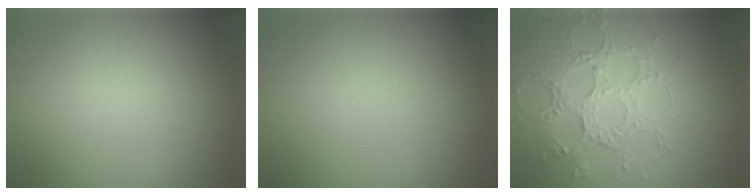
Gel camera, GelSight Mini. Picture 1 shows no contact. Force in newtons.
{"total": 0.0}
{"total": 4.5, "press": 4.5, "slide": 0.4}